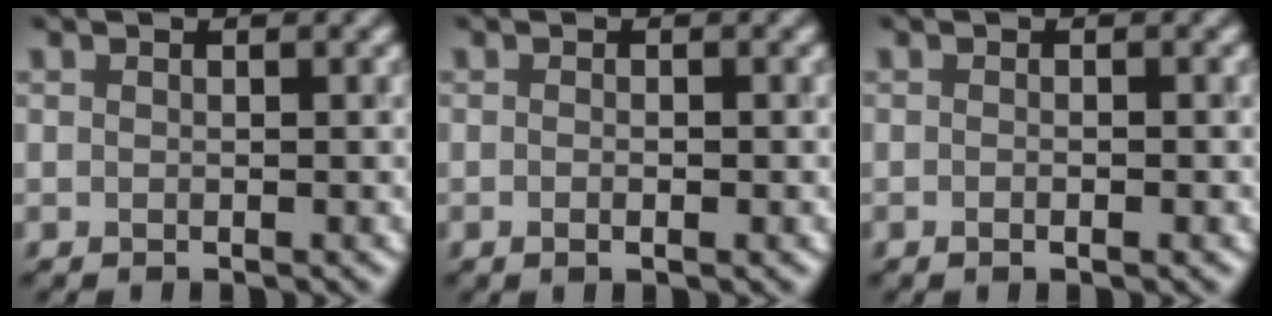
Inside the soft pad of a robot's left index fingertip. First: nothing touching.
{"total": 1.8, "force": [0.1, 0.9, 1.6], "torque": [0.003, 0.009, -0.005]}
{"total": 2.1, "force": [0.2, 1.1, 1.8], "torque": [0.004, 0.014, -0.009]}